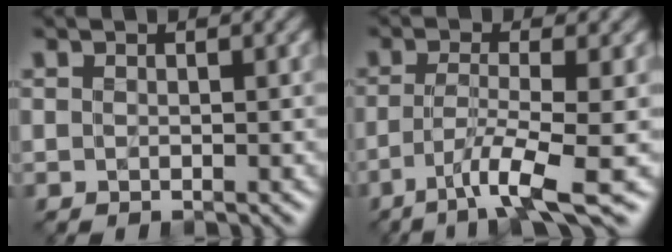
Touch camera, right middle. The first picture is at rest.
{"total": 4.4, "force": [-2.5, -0.3, 3.6], "torque": [-0.071, -0.004, -0.053]}